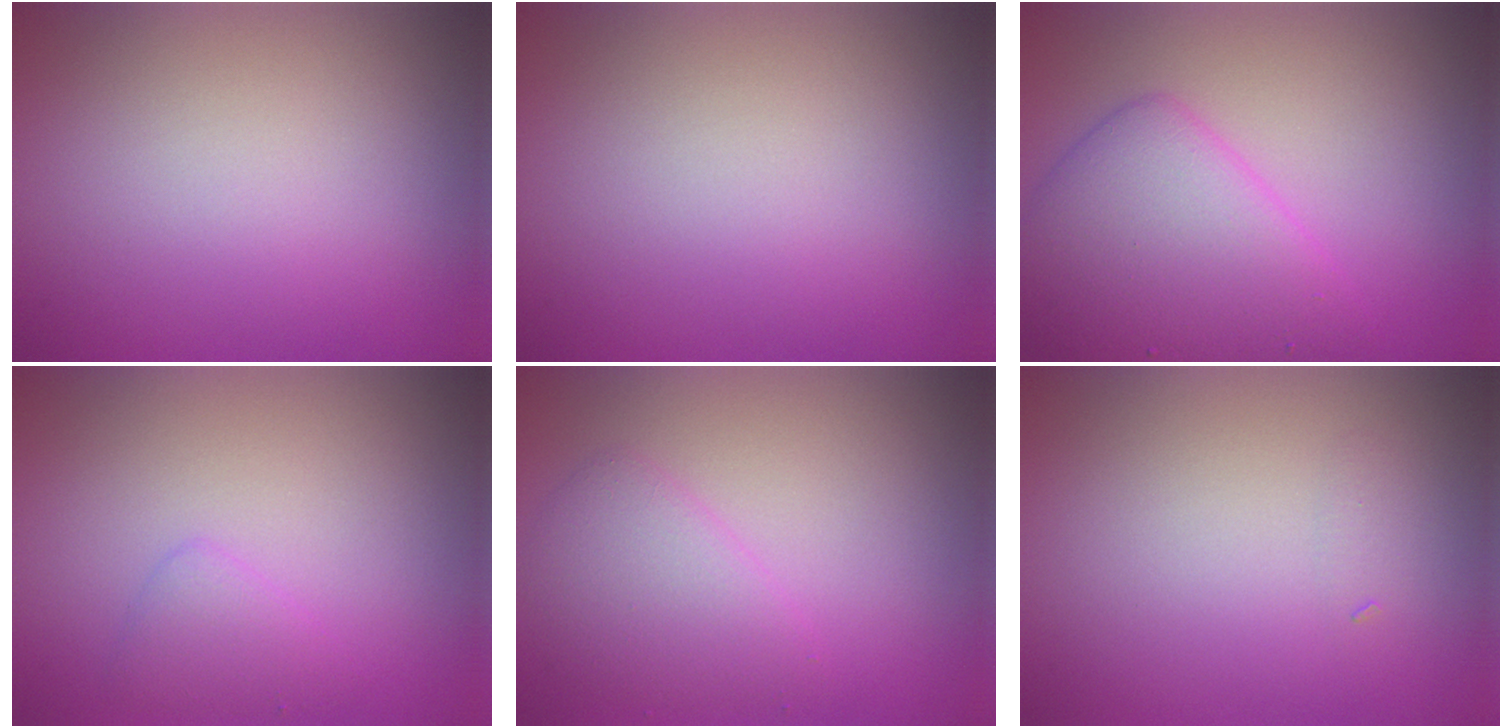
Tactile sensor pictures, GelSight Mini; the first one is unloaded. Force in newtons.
{"total": 0.0}
{"total": 6.4, "press": 6.4, "slide": 0.1}
{"total": 1.6, "press": 1.6, "slide": 0.1}
{"total": 3.0, "press": 3.0, "slide": 0.2}
{"total": 0.6, "press": 0.6, "slide": 0.0}